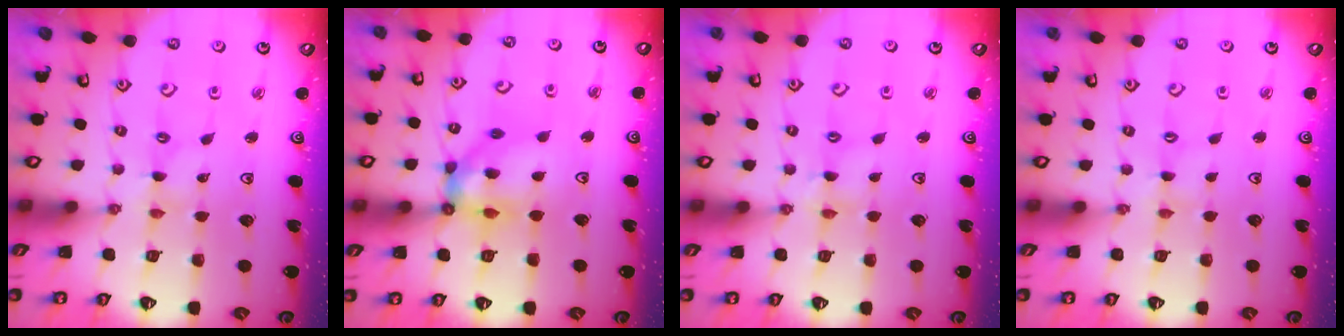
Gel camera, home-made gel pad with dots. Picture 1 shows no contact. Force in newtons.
{"total": 13.2, "press": 13.1, "slide": 1.6}
{"total": 2.8, "press": 2.8, "slide": 0.3}
{"total": 1.1, "press": 1.1, "slide": 0.2}